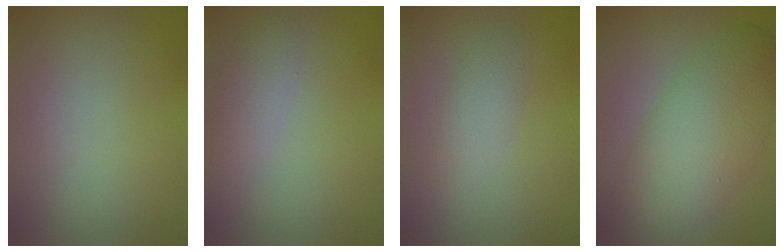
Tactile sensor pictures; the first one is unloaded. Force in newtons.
{"total": 2.3, "press": 2.3, "slide": 0.2}
{"total": 2.3, "press": 2.3, "slide": 0.1}
{"total": 8.4, "press": 8.4, "slide": 0.2}